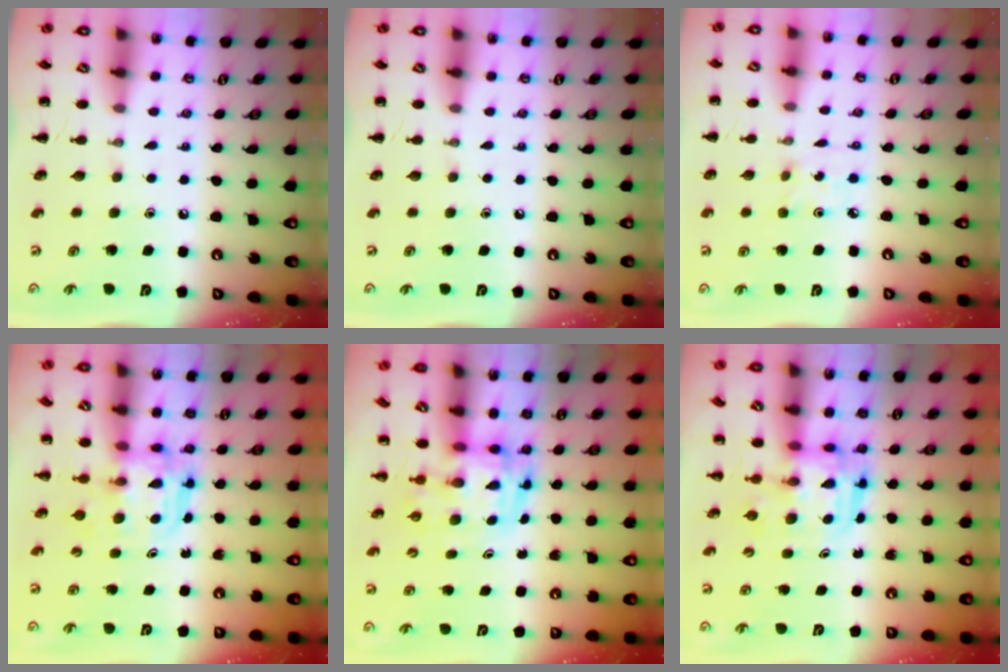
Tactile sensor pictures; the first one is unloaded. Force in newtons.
{"total": 0.0}
{"total": 1.7, "press": 1.6, "slide": 0.6}
{"total": 3.7, "press": 3.6, "slide": 0.2}
{"total": 3.7, "press": 3.6, "slide": 0.7}
{"total": 3.0, "press": 3.0, "slide": 0.3}